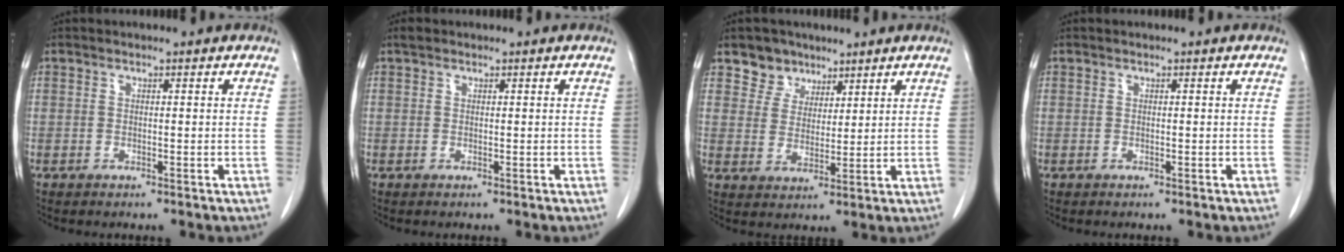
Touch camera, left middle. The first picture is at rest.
{"total": 0.7, "force": [0.5, 0.5, 0.2], "torque": [-0.003, 0.008, 0.006]}
{"total": 5.3, "force": [3.8, 3.7, 0.3], "torque": [-0.009, 0.007, 0.069]}
{"total": 0.0}